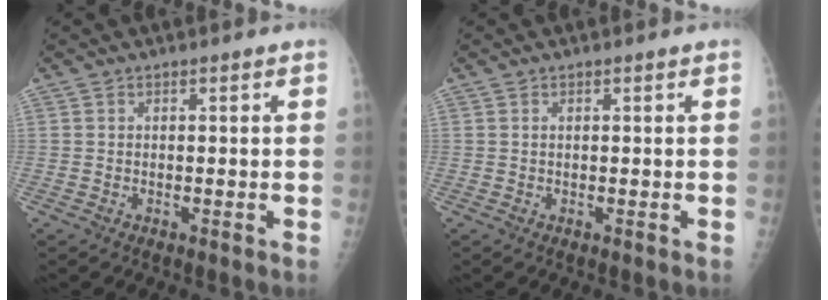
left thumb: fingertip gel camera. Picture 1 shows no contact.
{"total": 0.0}